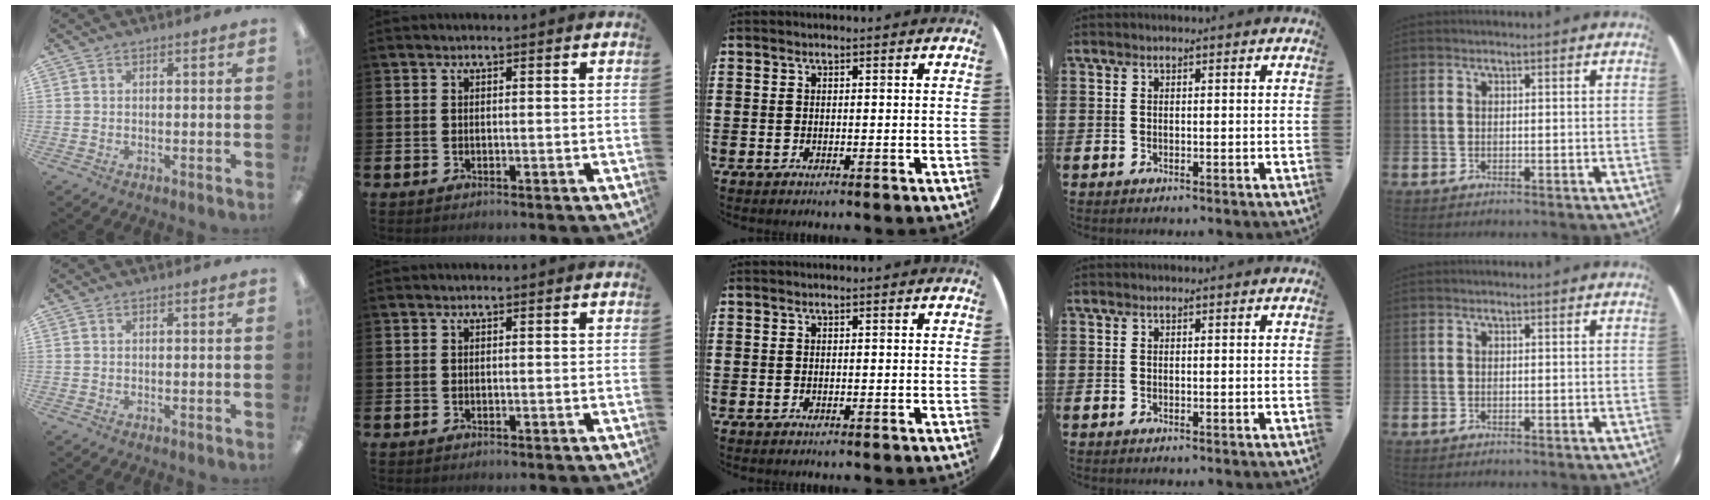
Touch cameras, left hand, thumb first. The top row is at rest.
{}